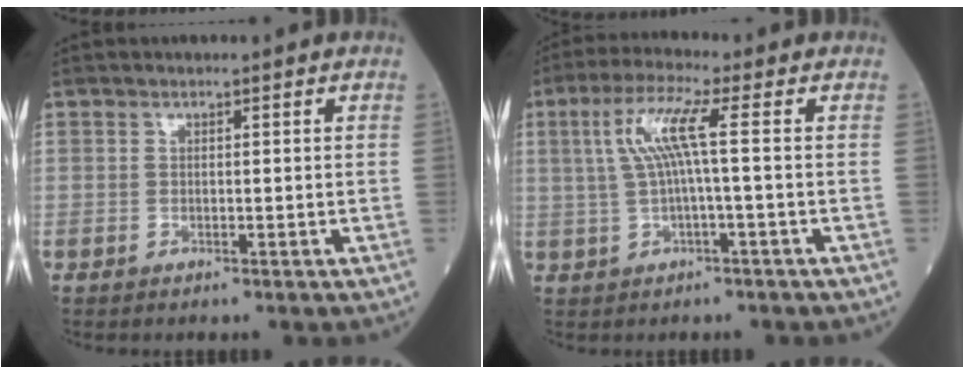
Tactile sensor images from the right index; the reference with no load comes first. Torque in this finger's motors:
{"motor_torque": [1.07, 0.30, 0.51, 0.17]}